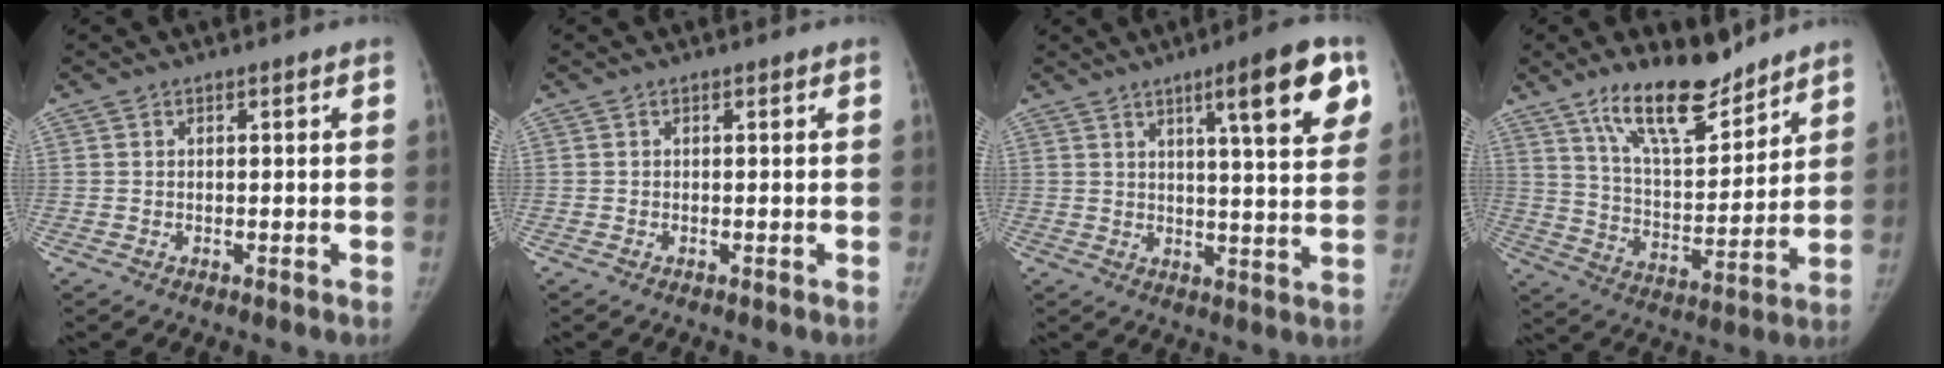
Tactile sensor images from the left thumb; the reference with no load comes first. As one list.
[{"total": 0.0}, {"total": 13.4, "force": [6.4, 2.4, 11.5], "torque": [-0.136, -0.021, 0.085]}, {"total": 15.8, "force": [11.8, 5.4, 8.9], "torque": [-0.116, -0.076, 0.210]}]